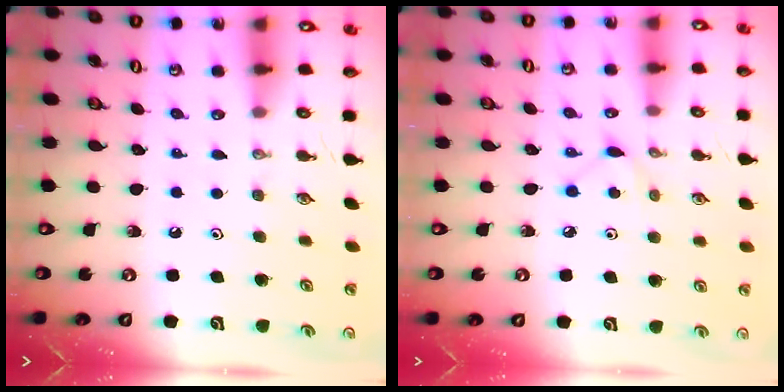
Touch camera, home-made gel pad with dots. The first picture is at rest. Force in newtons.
{"total": 4.8, "press": 4.7, "slide": 0.7}